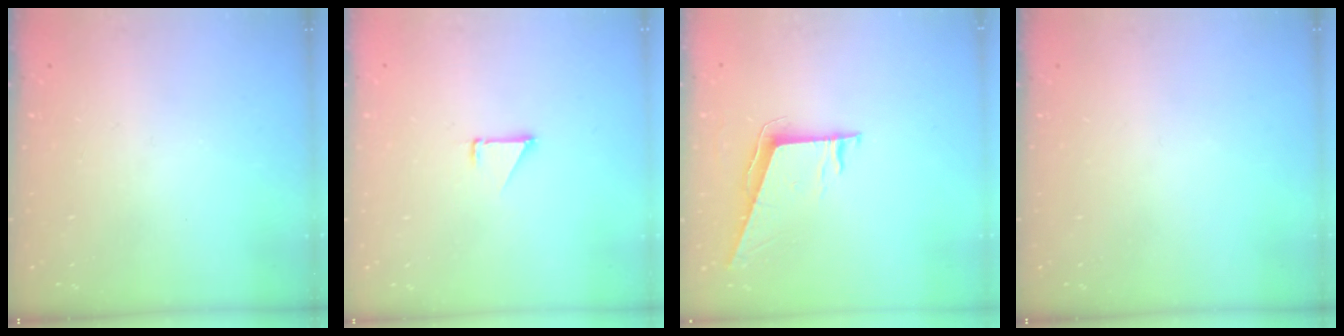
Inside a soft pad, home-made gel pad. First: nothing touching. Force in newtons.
{"total": 1.5, "press": 1.5, "slide": 0.1}
{"total": 8.4, "press": 7.9, "slide": 2.9}
{"total": 0.0}